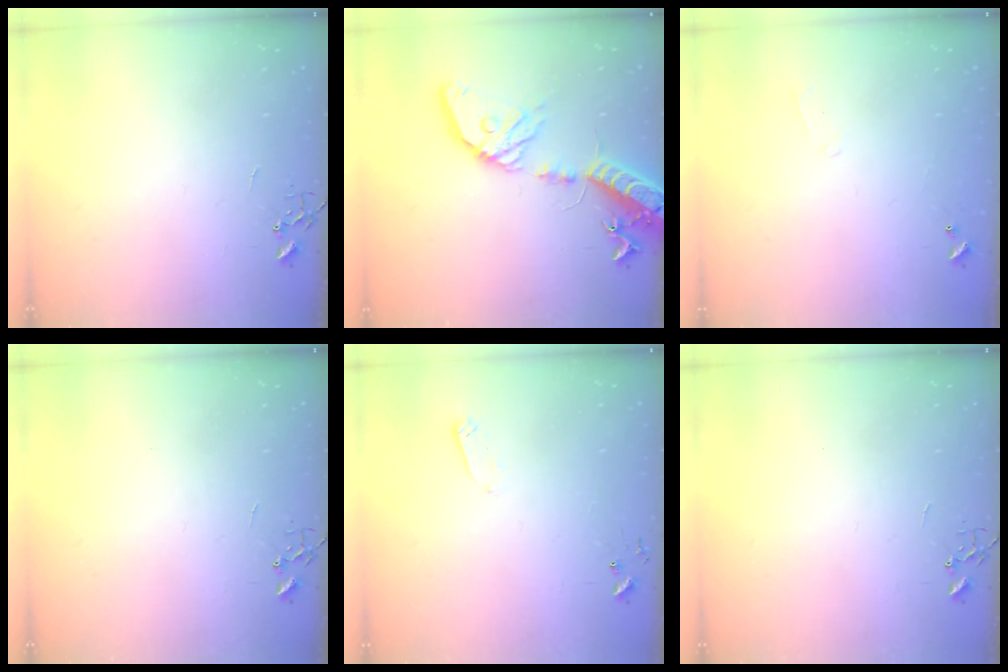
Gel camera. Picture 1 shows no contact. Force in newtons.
{"total": 19.5, "press": 19.2, "slide": 3.6}
{"total": 5.0, "press": 5.0, "slide": 0.9}
{"total": 0.0}
{"total": 2.4, "press": 2.4, "slide": 0.4}
{"total": 0.0}